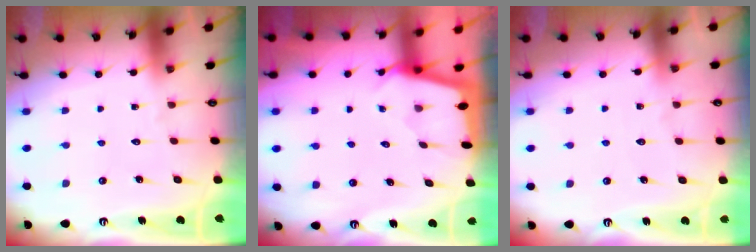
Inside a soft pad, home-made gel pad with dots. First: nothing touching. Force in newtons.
{"total": 1.9, "press": 1.9, "slide": 0.1}
{"total": 3.1, "press": 3.1, "slide": 0.4}